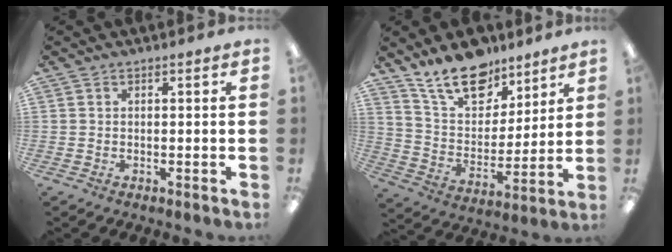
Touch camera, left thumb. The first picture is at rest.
{"total": 16.3, "force": [12.3, 8.3, 6.8], "torque": [-0.121, -0.069, 0.224]}